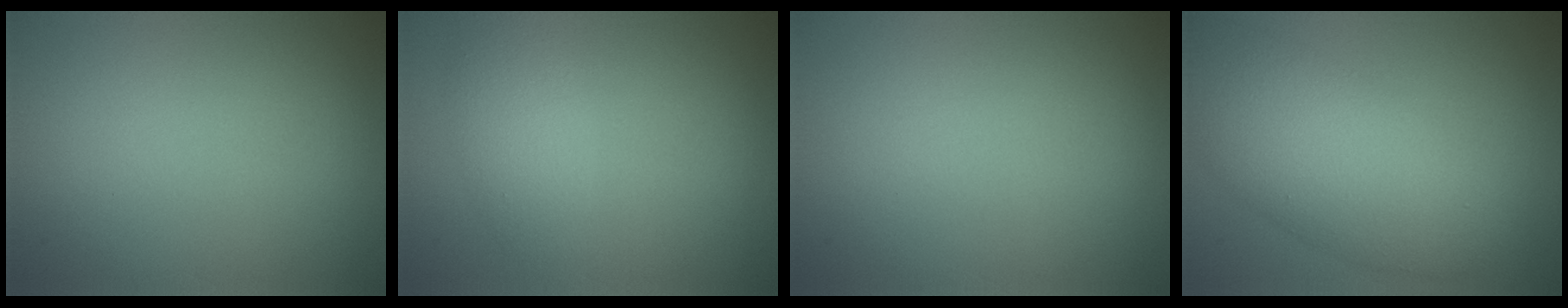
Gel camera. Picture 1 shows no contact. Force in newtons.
{"total": 2.4, "press": 2.4, "slide": 0.1}
{"total": 0.0}
{"total": 7.3, "press": 7.3, "slide": 0.2}